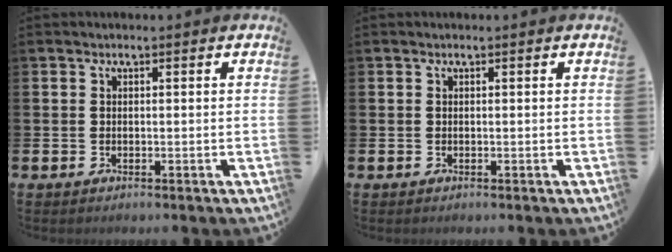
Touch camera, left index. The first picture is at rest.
{"total": 0.0}